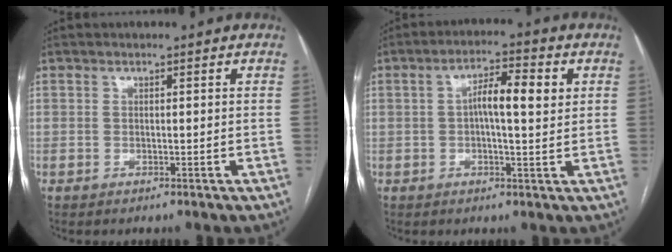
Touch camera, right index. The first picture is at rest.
{"total": 7.1, "force": [1.3, 1.5, 6.8], "torque": [-0.120, 0.019, 0.018]}